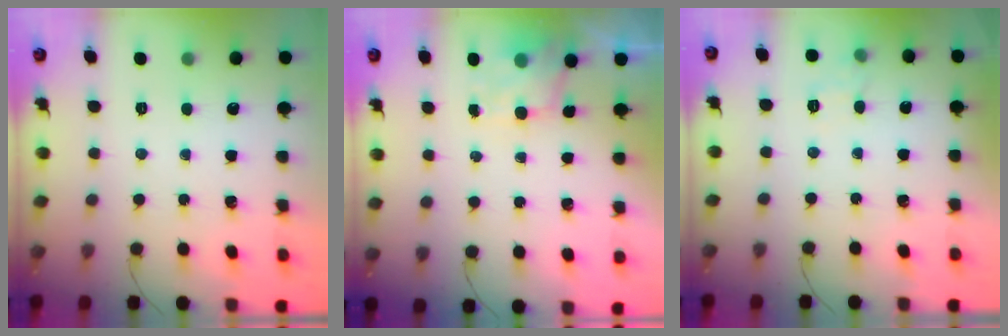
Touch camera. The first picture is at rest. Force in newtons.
{"total": 4.4, "press": 4.3, "slide": 1.0}
{"total": 7.2, "press": 7.0, "slide": 1.9}